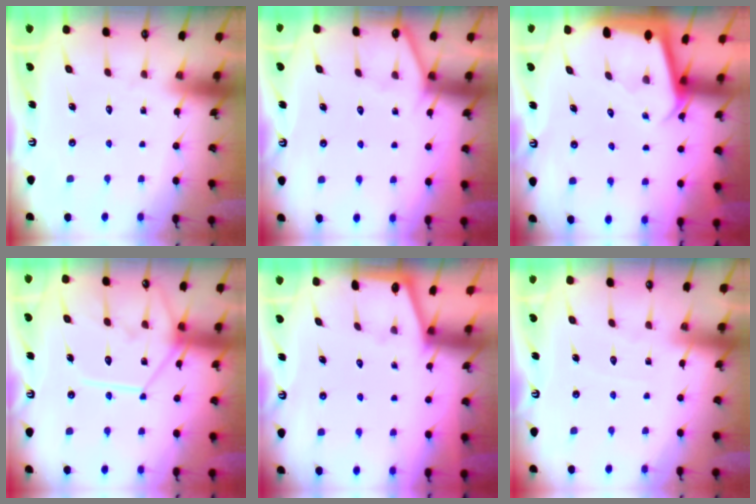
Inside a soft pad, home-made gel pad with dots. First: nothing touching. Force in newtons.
{"total": 3.1, "press": 3.0, "slide": 0.4}
{"total": 2.2, "press": 2.2, "slide": 0.1}
{"total": 14.6, "press": 14.6, "slide": 1.3}
{"total": 0.0}
{"total": 4.3, "press": 4.3, "slide": 0.6}